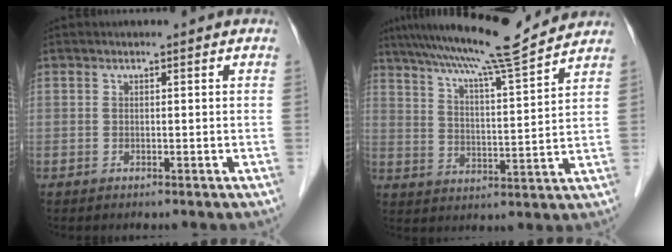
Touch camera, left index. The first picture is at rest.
{"total": 14.0, "force": [12.4, -1.0, 6.5], "torque": [-0.115, 0.009, 0.191]}